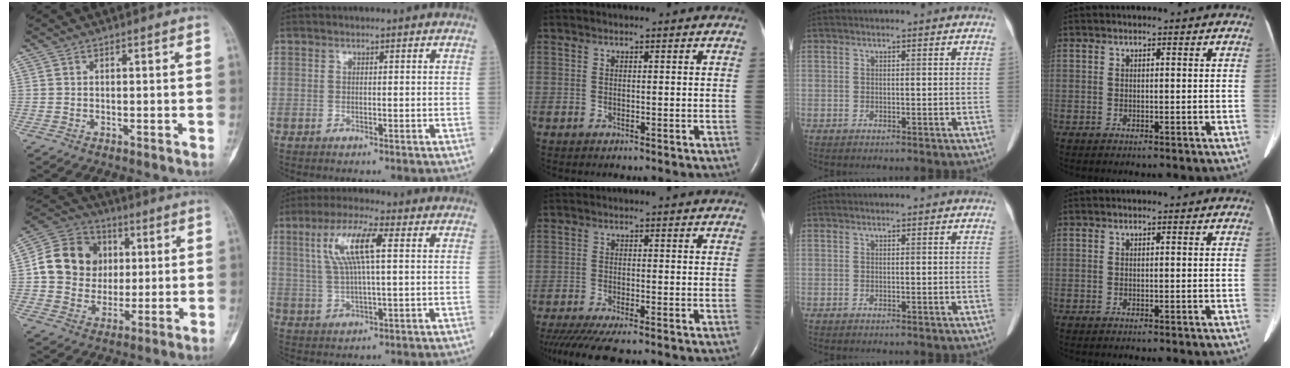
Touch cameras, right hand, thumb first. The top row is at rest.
{"thumb": {"total": 14.9, "force": [2.2, 13.2, 6.5], "torque": [-0.089, 0.011, 0.037]}, "index": {"total": 9.3, "force": [2.7, 1.4, 8.8], "torque": [-0.180, 0.014, 0.052]}, "middle": {"total": 9.0, "force": [-7.4, 0.8, 5.0], "torque": [-0.074, -0.021, -0.119]}}